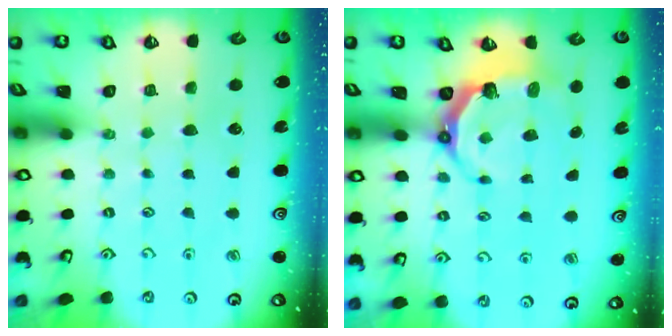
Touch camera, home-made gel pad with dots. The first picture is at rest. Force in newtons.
{"total": 6.2, "press": 4.7, "slide": 4.1}